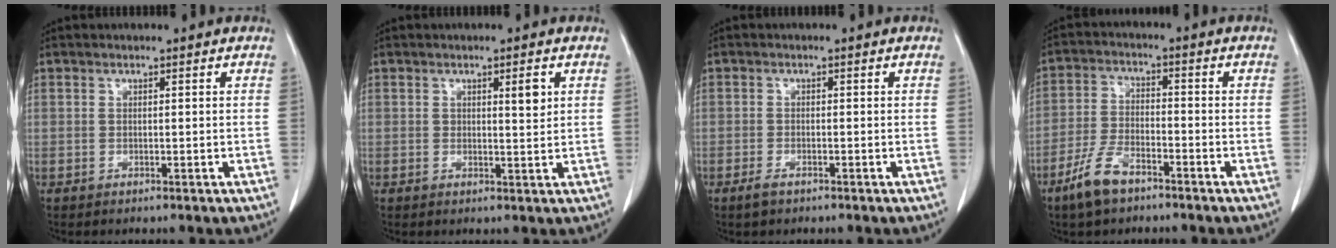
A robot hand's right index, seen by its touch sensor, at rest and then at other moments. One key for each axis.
{"total": 2.6, "fx": 1.1, "fy": 0.5, "fz": 2.3, "tx": -0.034, "ty": -0.006, "tz": 0.016}
{"total": 1.7, "fx": -1.2, "fy": 0.6, "fz": 1.1, "tx": -0.024, "ty": -0.002, "tz": -0.021}
{"total": 7.1, "fx": -4.9, "fy": 2.6, "fz": 4.4, "tx": -0.101, "ty": -0.007, "tz": -0.095}